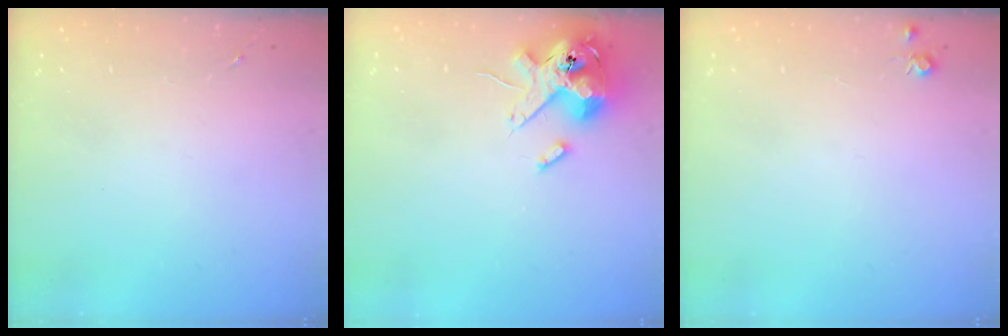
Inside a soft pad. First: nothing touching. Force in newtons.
{"total": 14.8, "press": 14.5, "slide": 2.9}
{"total": 5.4, "press": 5.3, "slide": 0.7}